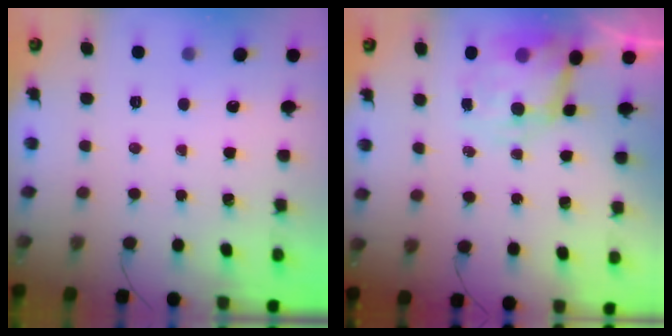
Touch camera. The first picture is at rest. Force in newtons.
{"total": 7.5, "press": 7.3, "slide": 1.8}